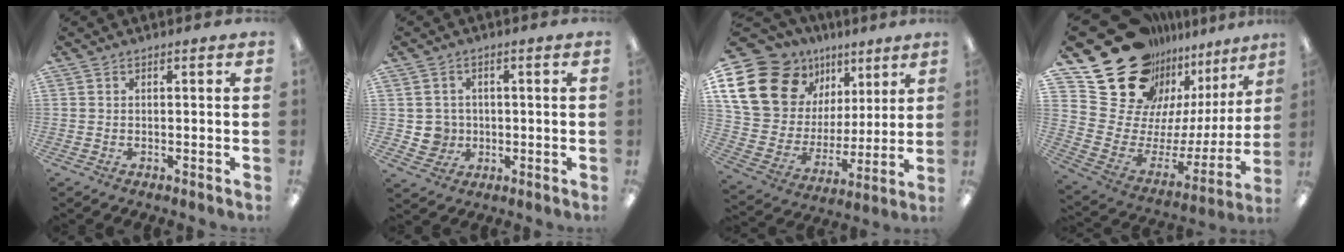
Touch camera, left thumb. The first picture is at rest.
{"total": 4.8, "force": [-0.1, 4.8, 0.7], "torque": [-0.015, 0.010, 0.002]}
{"total": 21.0, "force": [11.3, 14.7, 9.9], "torque": [-0.207, -0.064, 0.222]}
{"total": 25.0, "force": [18.1, 14.8, 9.0], "torque": [-0.138, -0.137, 0.361]}